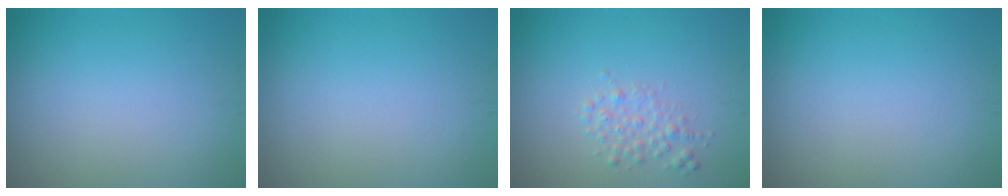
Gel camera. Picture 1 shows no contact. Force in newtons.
{"total": 0.0}
{"total": 1.6, "press": 1.6, "slide": 0.1}
{"total": 0.0}